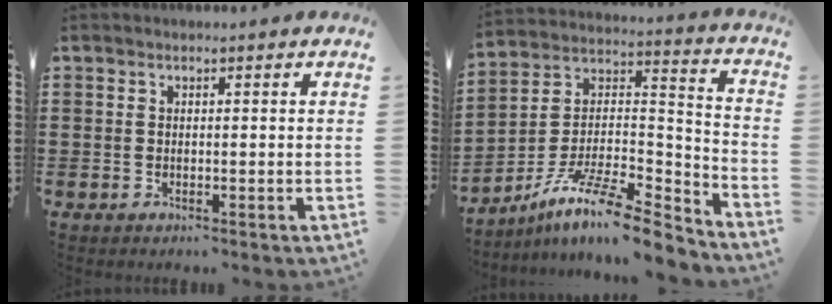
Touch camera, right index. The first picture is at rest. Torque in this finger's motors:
{"motor_torque": [0.74, 0.84, -0.28, -0.21]}